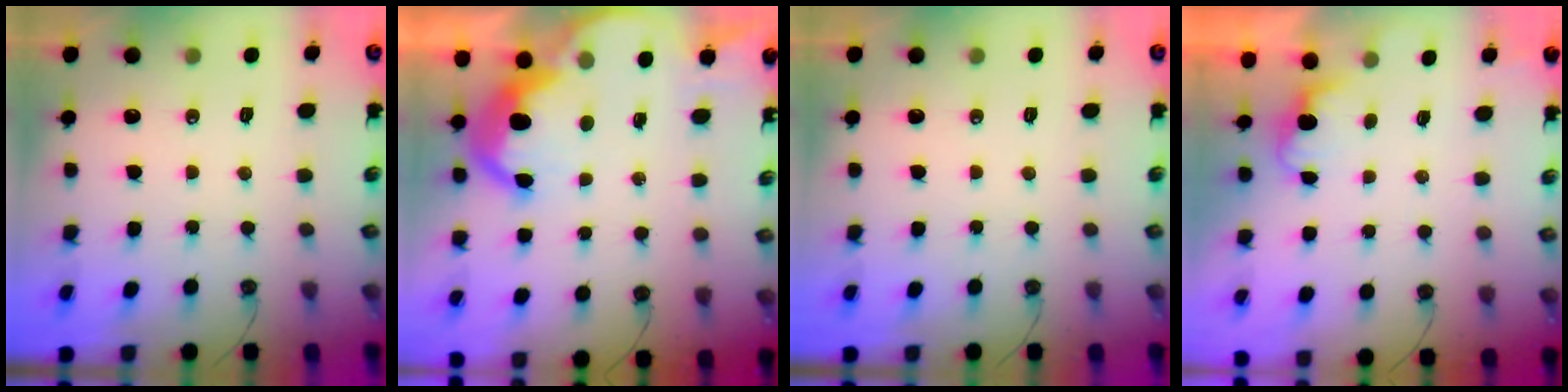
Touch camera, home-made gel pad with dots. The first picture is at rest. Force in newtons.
{"total": 9.3, "press": 9.3, "slide": 0.6}
{"total": 0.0}
{"total": 1.3, "press": 1.1, "slide": 0.8}